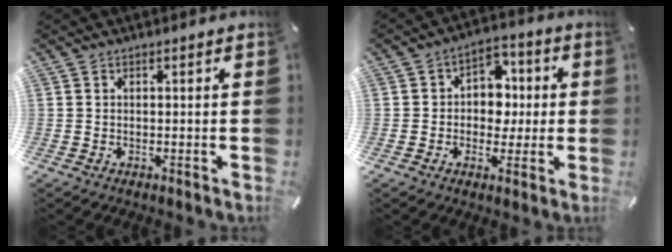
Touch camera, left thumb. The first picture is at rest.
{"total": 7.7, "force": [-0.6, 7.0, 3.2], "torque": [-0.042, 0.010, -0.012]}